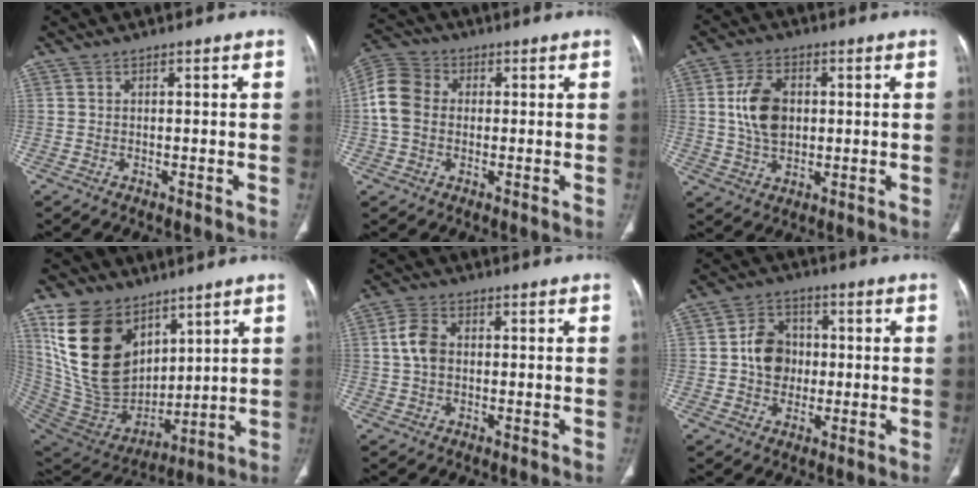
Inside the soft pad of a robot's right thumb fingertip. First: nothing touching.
{"total": 8.5, "force": [0.2, 6.8, 5.2], "torque": [-0.104, 0.023, -0.008]}
{"total": 9.5, "force": [1.2, 6.3, 6.9], "torque": [-0.117, -0.001, 0.026]}
{"total": 21.7, "force": [10.3, 14.4, 12.7], "torque": [-0.214, -0.042, 0.214]}
{"total": 5.2, "force": [0.4, 3.6, 3.7], "torque": [-0.074, 0.011, 0.006]}
{"total": 8.4, "force": [0.0, 7.1, 4.6], "torque": [-0.047, 0.015, -0.006]}